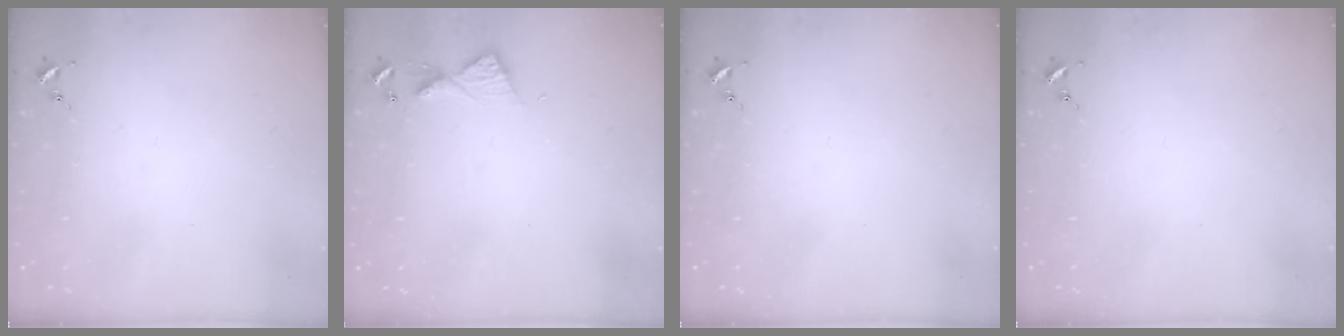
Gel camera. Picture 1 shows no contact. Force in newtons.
{"total": 6.7, "press": 6.6, "slide": 0.6}
{"total": 0.0}
{"total": 0.0}